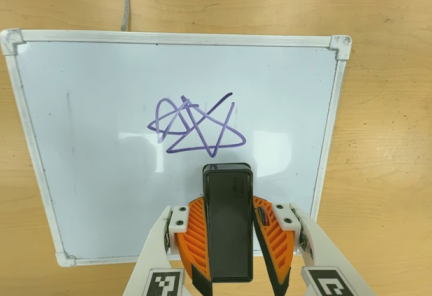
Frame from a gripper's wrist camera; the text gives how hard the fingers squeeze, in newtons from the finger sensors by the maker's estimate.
{"total": 5.4, "left": 4.7, "right": 6.1}